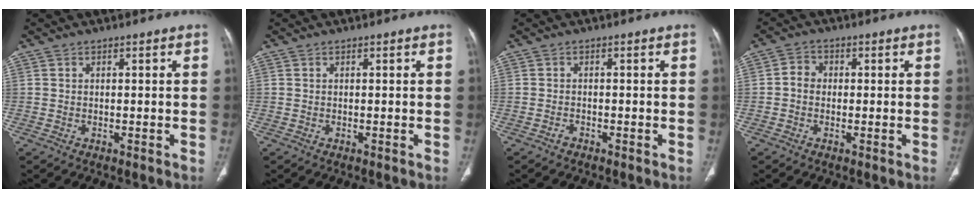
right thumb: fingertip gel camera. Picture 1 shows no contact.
{"total": 0.0}
{"total": 0.9, "force": [-0.8, 0.4, 0.2], "torque": [-0.004, 0.003, -0.017]}
{"total": 2.9, "force": [-0.3, 2.5, 1.4], "torque": [-0.012, 0.011, -0.013]}